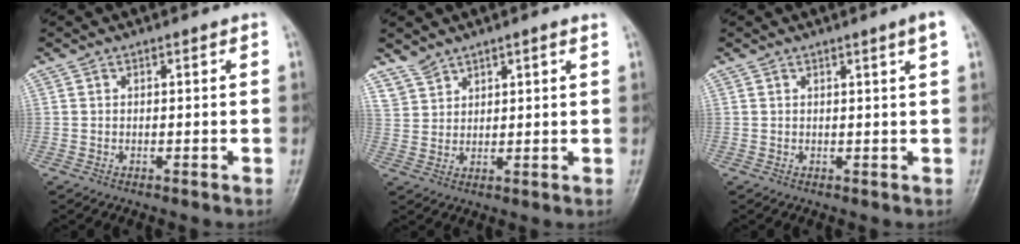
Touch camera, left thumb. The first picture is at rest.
{"total": 3.2, "force": [3.0, 1.1, 0.5], "torque": [0.002, -0.012, 0.057]}
{"total": 2.3, "force": [1.2, -0.6, 1.9], "torque": [-0.030, -0.009, 0.019]}